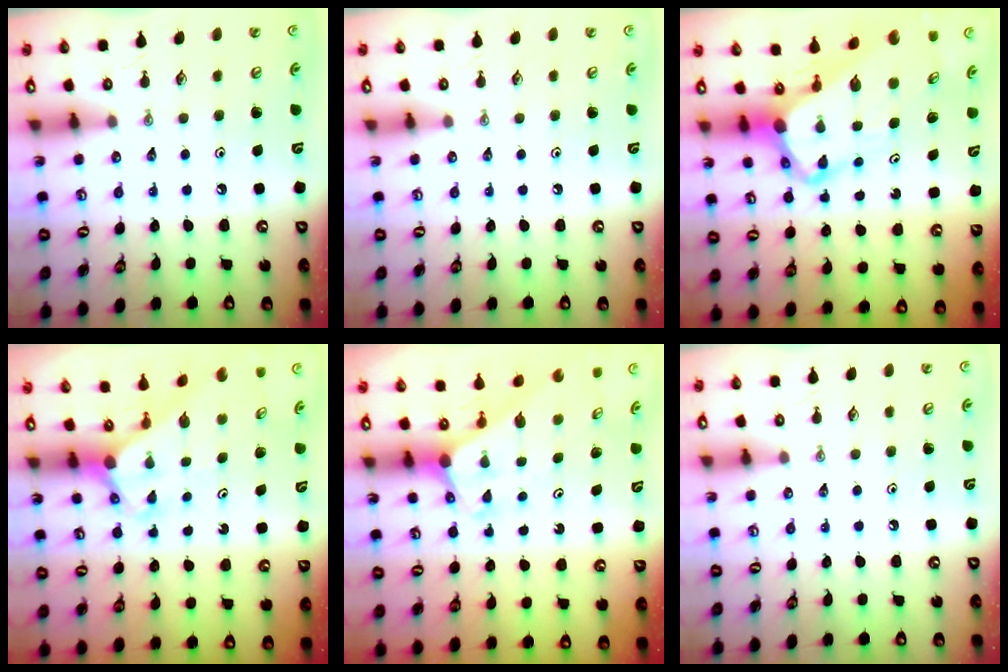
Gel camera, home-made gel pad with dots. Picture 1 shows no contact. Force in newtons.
{"total": 0.0}
{"total": 6.7, "press": 6.7, "slide": 0.4}
{"total": 3.0, "press": 3.0, "slide": 0.2}
{"total": 1.9, "press": 1.9, "slide": 0.1}
{"total": 0.0}